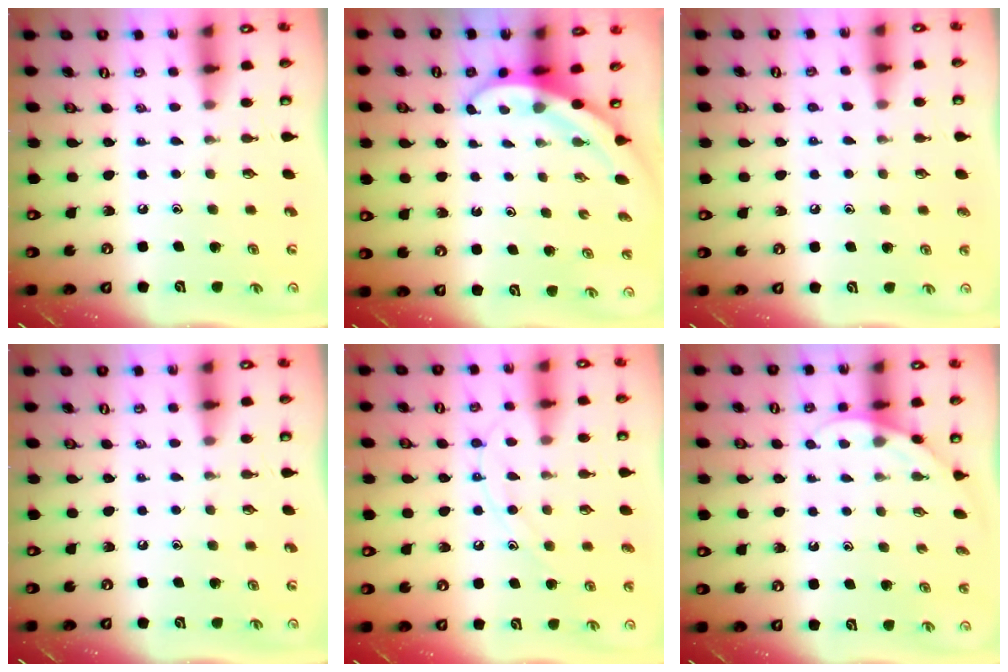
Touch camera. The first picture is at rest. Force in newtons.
{"total": 3.9, "press": 3.9, "slide": 0.2}
{"total": 6.3, "press": 6.2, "slide": 0.7}
{"total": 0.0}
{"total": 9.6, "press": 9.5, "slide": 0.9}
{"total": 3.9, "press": 3.9, "slide": 0.2}